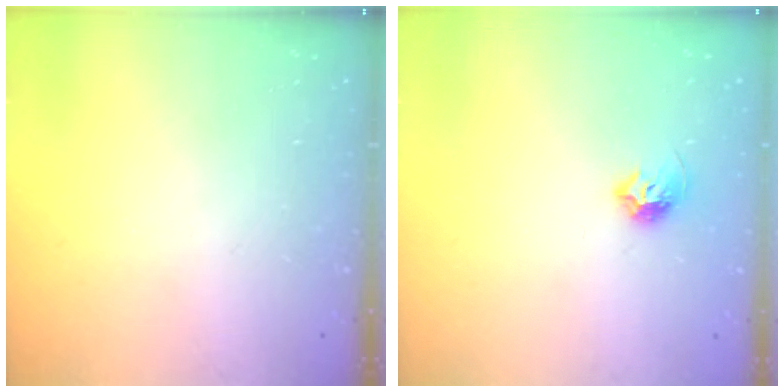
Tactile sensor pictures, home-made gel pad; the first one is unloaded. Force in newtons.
{"total": 7.0, "press": 6.9, "slide": 0.8}